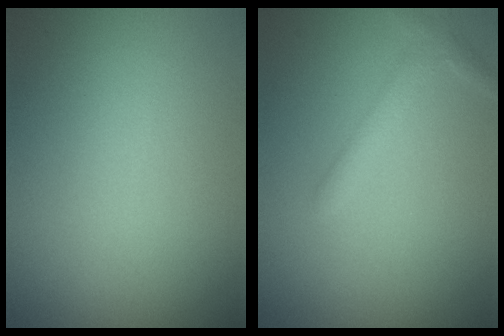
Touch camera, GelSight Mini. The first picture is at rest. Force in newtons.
{"total": 1.7, "press": 1.7, "slide": 0.1}